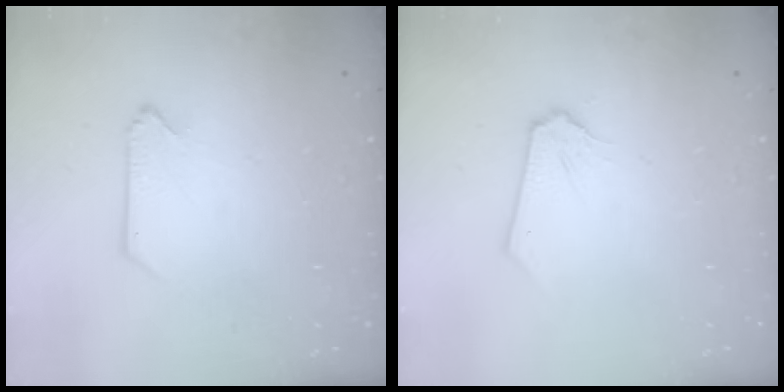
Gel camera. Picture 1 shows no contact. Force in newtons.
{"total": 0.0}